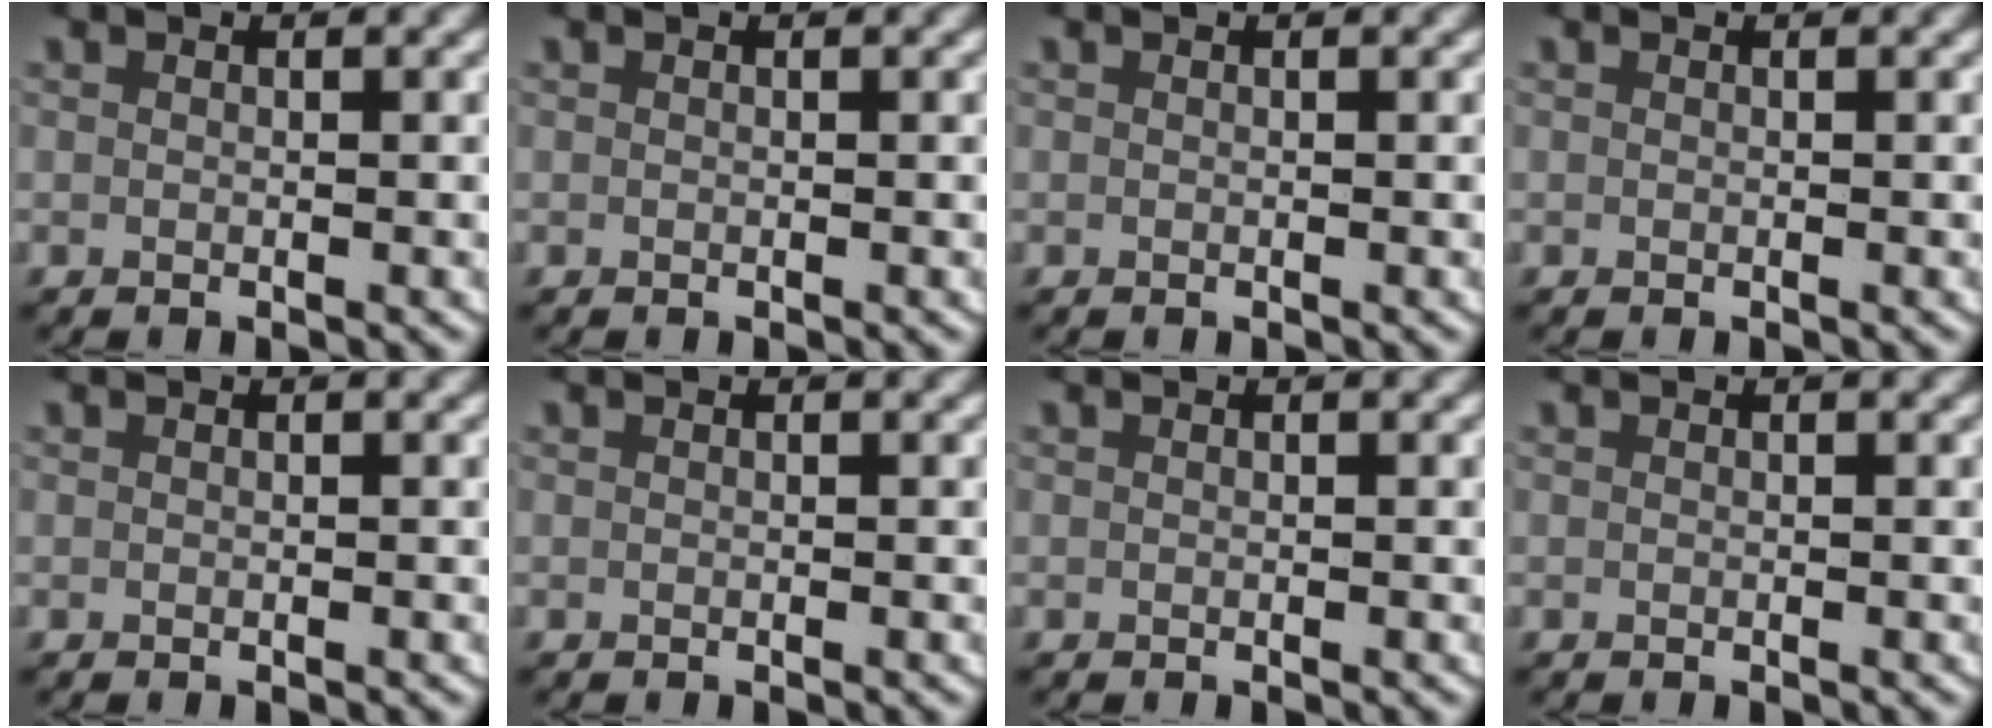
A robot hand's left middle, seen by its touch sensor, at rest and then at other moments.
{"total": 0.0}
{"total": 0.0}
{"total": 0.0}
{"total": 0.0}
{"total": 0.0}
{"total": 0.0}
{"total": 0.0}